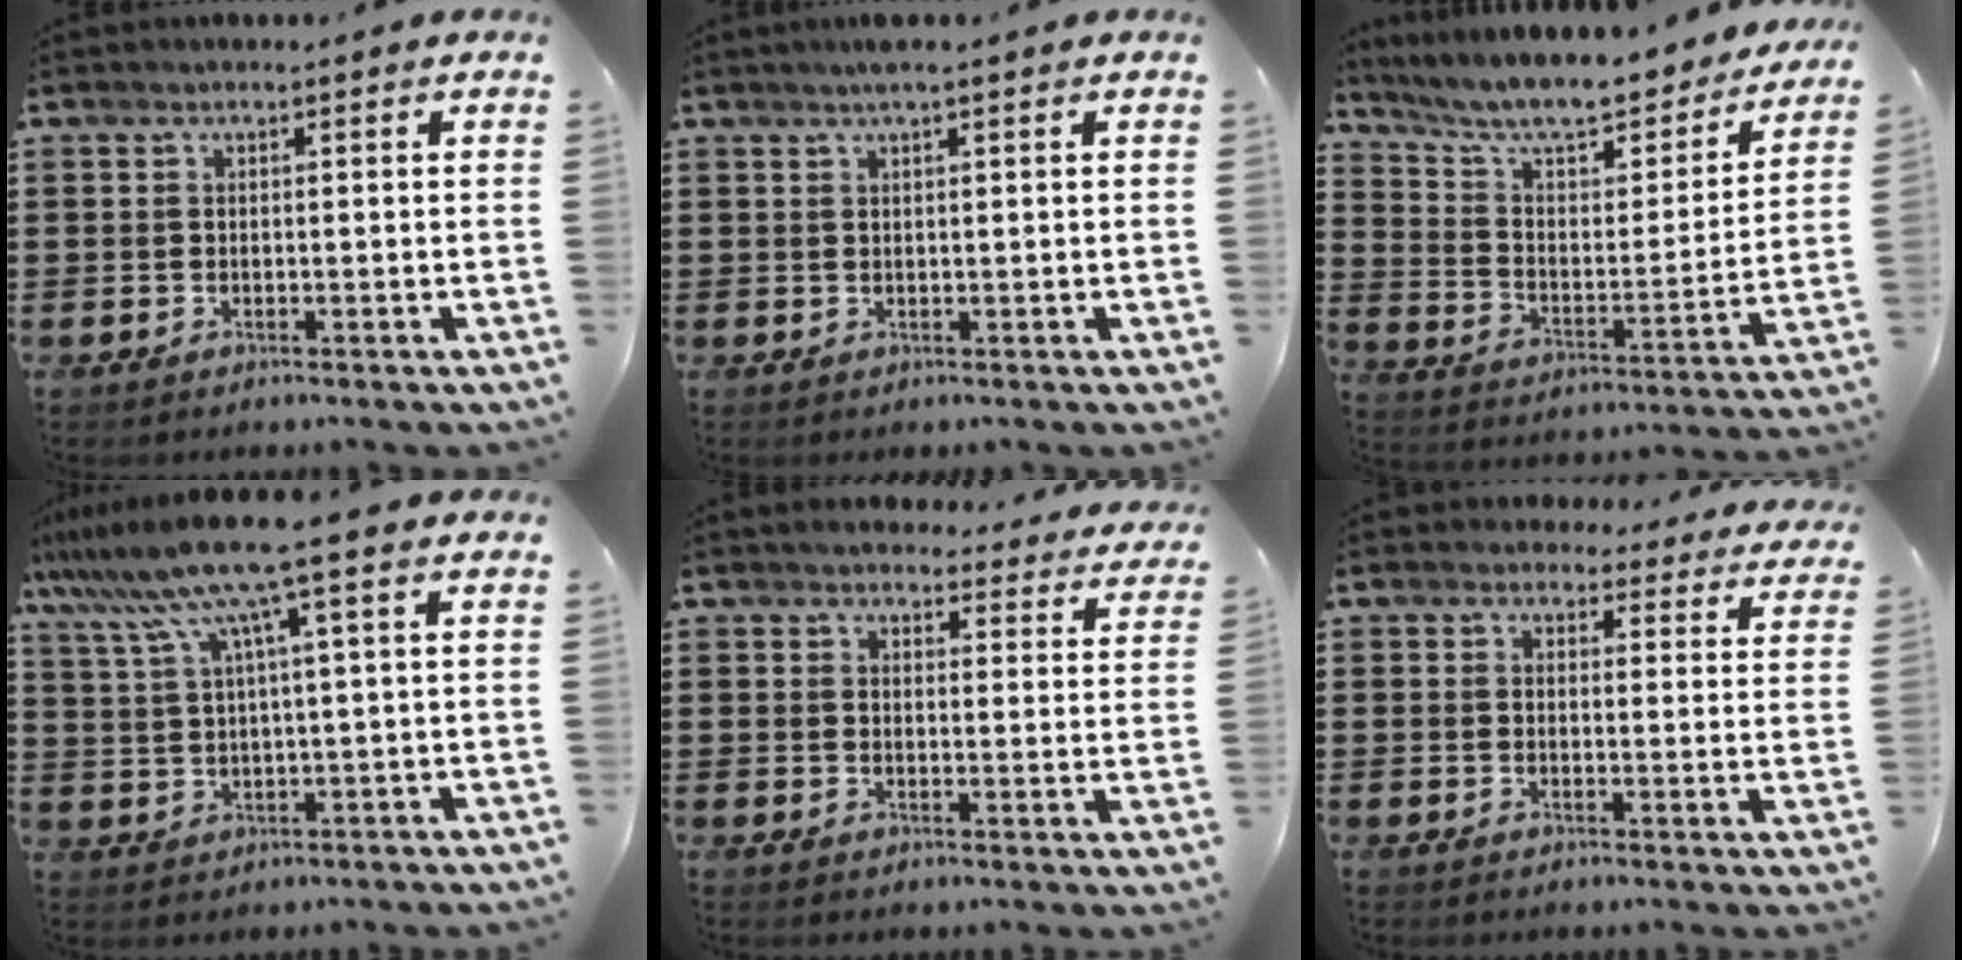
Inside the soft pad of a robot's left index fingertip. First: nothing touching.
{"total": 1.4, "force": [1.0, 0.0, 1.1], "torque": [-0.021, 0.001, 0.018]}
{"total": 9.3, "force": [7.9, 1.5, 4.6], "torque": [-0.114, -0.057, 0.132]}
{"total": 10.1, "force": [5.8, -0.2, 8.3], "torque": [-0.191, -0.023, 0.094]}
{"total": 3.4, "force": [3.4, 0.2, 0.4], "torque": [-0.014, -0.023, 0.057]}
{"total": 3.6, "force": [3.4, 1.1, 0.6], "torque": [-0.017, -0.012, 0.061]}